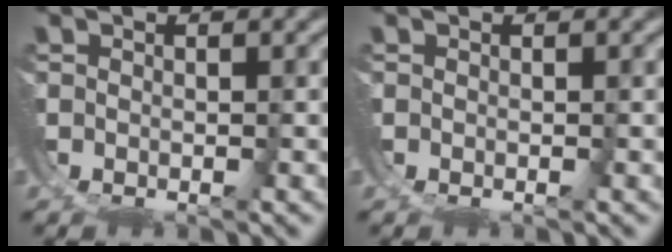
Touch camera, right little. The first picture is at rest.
{"total": 0.0}